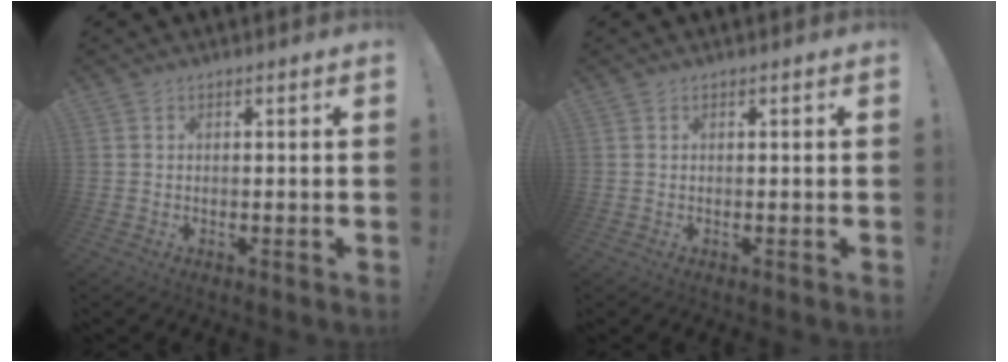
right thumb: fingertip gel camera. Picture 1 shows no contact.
{"total": 0.0}